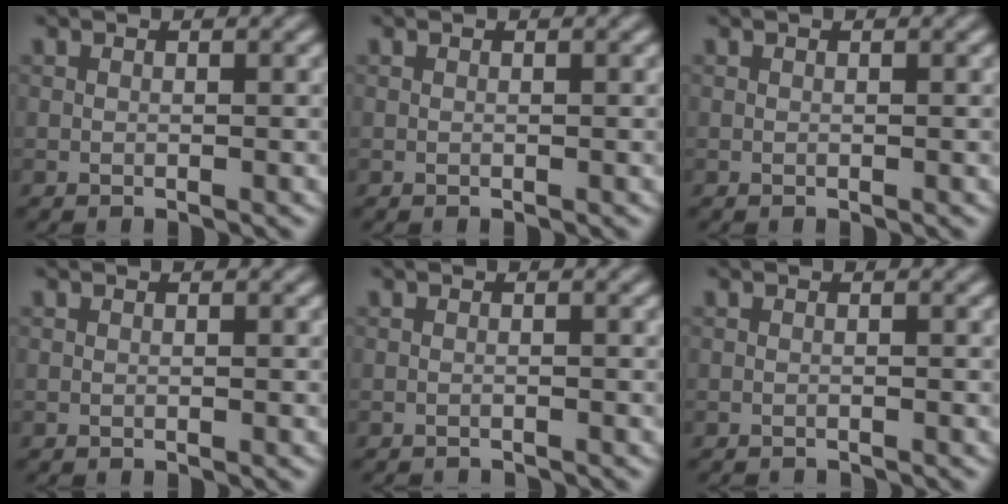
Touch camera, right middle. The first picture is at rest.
{"total": 0.0}
{"total": 0.0}
{"total": 0.0}
{"total": 1.2, "force": [-1.2, -0.2, -0.1], "torque": [-0.004, 0.004, -0.022]}
{"total": 0.9, "force": [-0.8, -0.2, -0.2], "torque": [-0.005, 0.005, -0.019]}